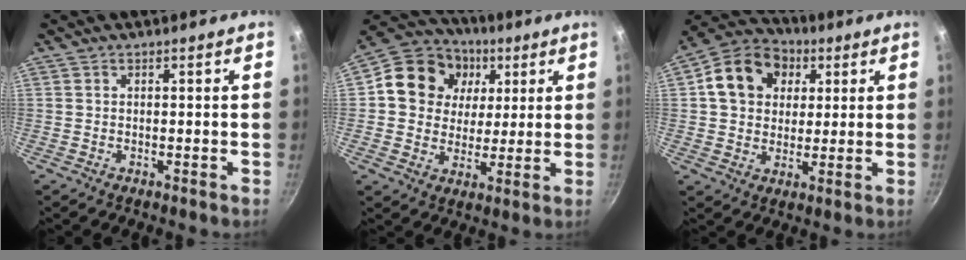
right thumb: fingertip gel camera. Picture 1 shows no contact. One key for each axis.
{"total": 15.5, "fx": 4.1, "fy": 13.4, "fz": 6.6, "tx": -0.089, "ty": 0.006, "tz": 0.056}
{"total": 14.0, "fx": 3.9, "fy": 11.2, "fz": 7.4, "tx": -0.108, "ty": 0.014, "tz": 0.050}